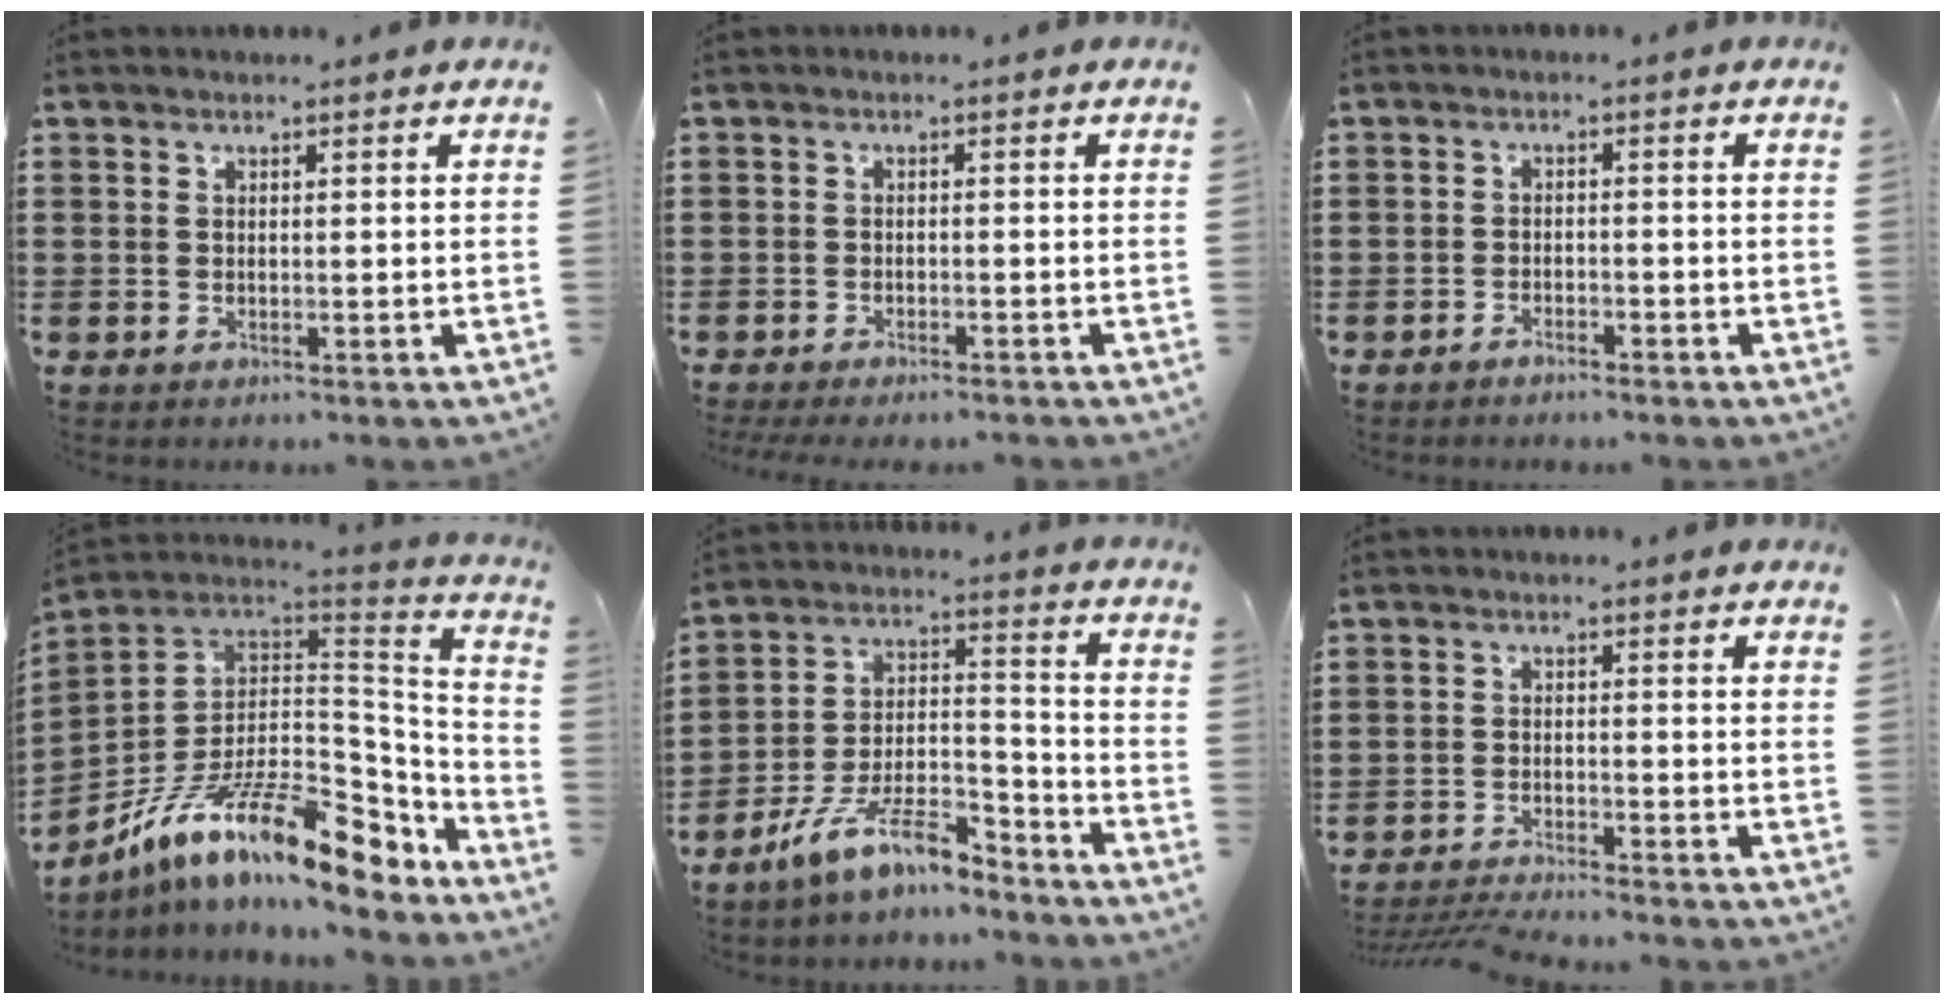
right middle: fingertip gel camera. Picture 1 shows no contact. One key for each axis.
{"total": 1.6, "fx": -1.5, "fy": 0.1, "fz": 0.3, "tx": -0.009, "ty": 0.000, "tz": -0.030}
{"total": 1.6, "fx": -1.6, "fy": 0.3, "fz": 0.2, "tx": -0.009, "ty": 0.002, "tz": -0.033}
{"total": 16.1, "fx": -9.4, "fy": 4.9, "fz": 12.1, "tx": -0.235, "ty": 0.019, "tz": -0.168}
{"total": 11.2, "fx": -9.2, "fy": 2.2, "fz": 5.9, "tx": -0.112, "ty": 0.020, "tz": -0.178}
{"total": 3.2, "fx": -3.2, "fy": 0.0, "fz": 0.7, "tx": -0.020, "ty": -0.003, "tz": -0.068}